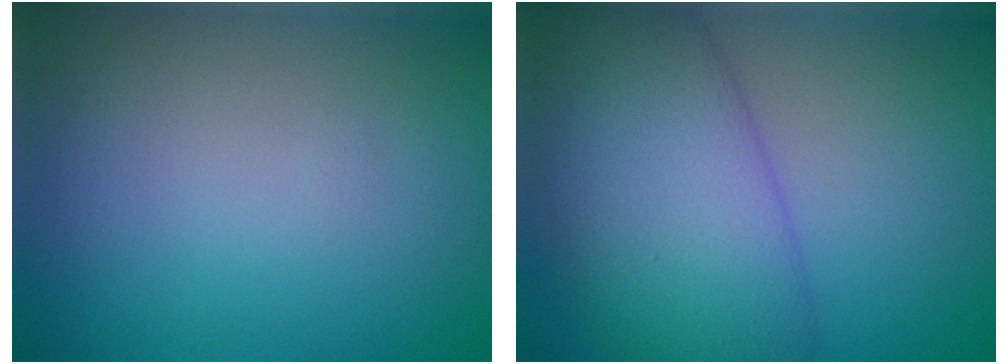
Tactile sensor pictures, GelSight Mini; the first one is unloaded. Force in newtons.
{"total": 9.9, "press": 9.9, "slide": 0.3}